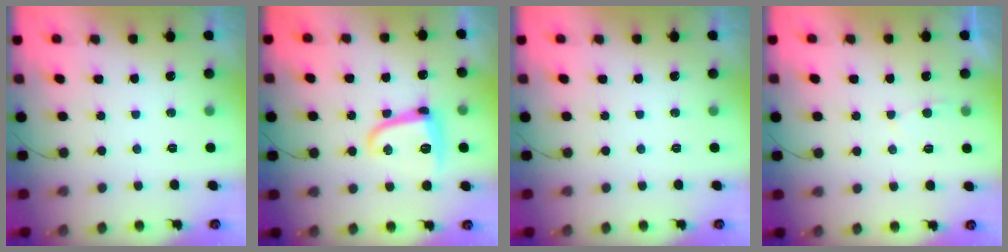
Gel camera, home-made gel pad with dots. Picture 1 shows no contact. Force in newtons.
{"total": 11.1, "press": 11.1, "slide": 0.8}
{"total": 0.0}
{"total": 1.8, "press": 1.8, "slide": 0.3}